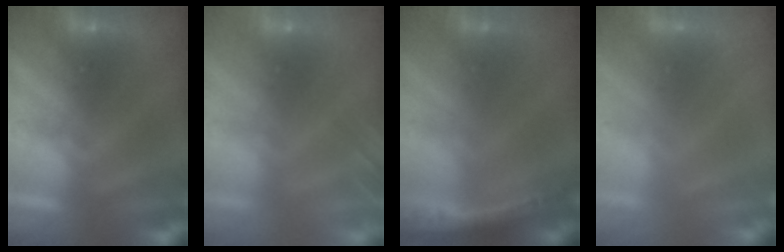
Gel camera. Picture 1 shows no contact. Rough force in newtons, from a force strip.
{"total": 7.7}
{"total": 1.3}
{"total": 3.4}